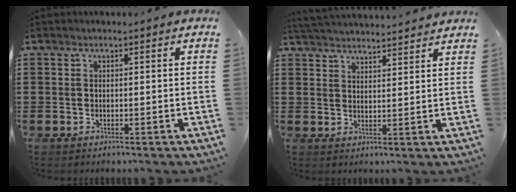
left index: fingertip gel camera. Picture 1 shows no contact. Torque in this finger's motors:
{"motor_torque": [2.14, 0.00, 0.13, 0.07]}